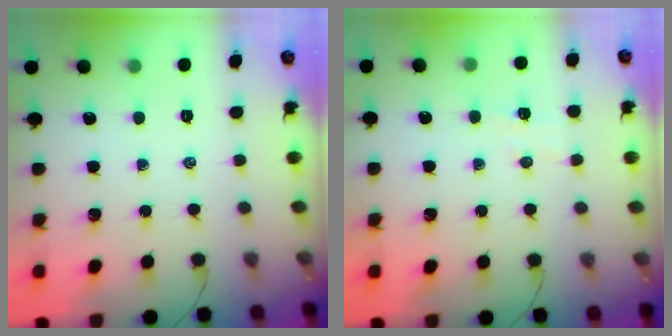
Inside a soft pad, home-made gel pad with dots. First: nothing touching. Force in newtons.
{"total": 3.4, "press": 3.3, "slide": 0.9}